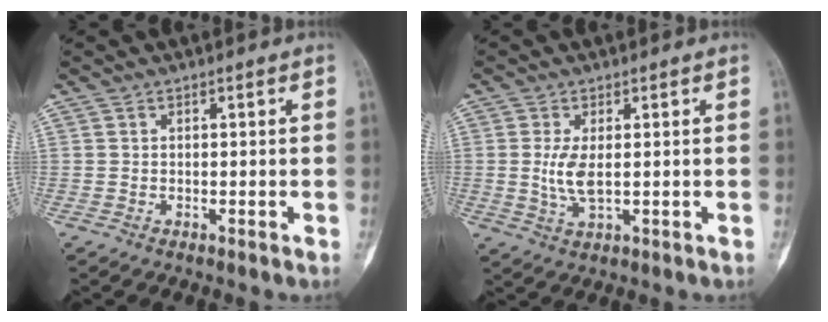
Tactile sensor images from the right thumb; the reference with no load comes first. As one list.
[{"total": 4.7, "force": [0.3, 1.9, 4.3], "torque": [-0.097, -0.010, 0.013]}]